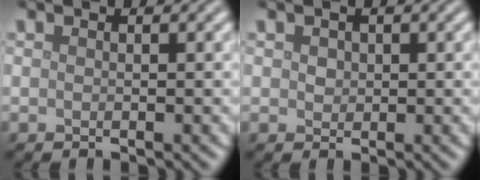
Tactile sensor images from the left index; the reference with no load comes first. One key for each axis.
{"total": 1.0, "fx": 0.3, "fy": 0.9, "fz": 0.4, "tx": -0.006, "ty": 0.000, "tz": 0.006}